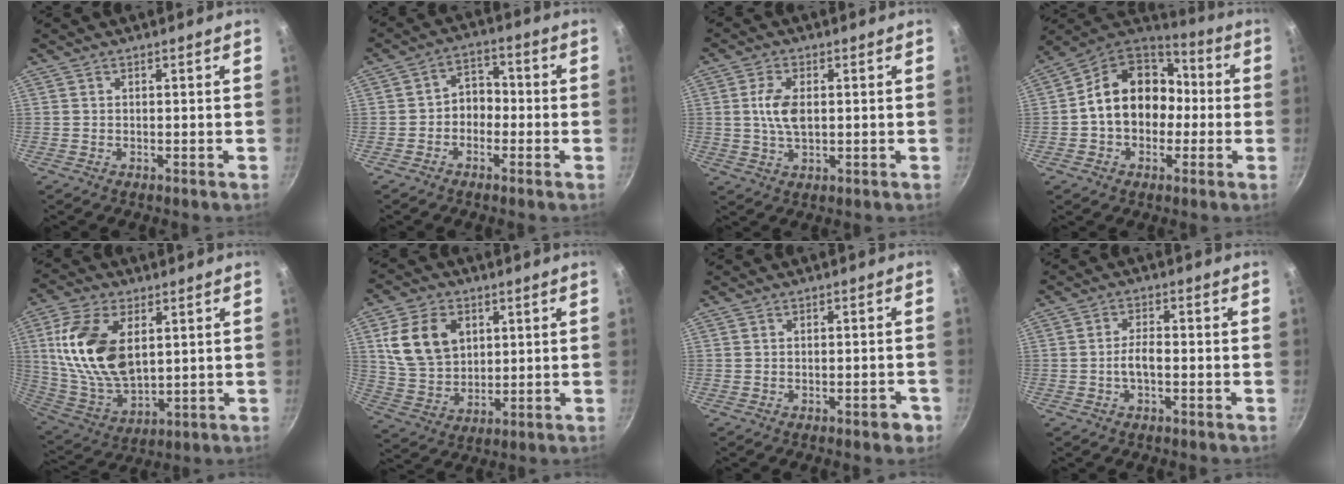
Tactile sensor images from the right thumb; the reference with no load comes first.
{"total": 5.3, "force": [-1.4, 4.2, 3.0], "torque": [-0.006, 0.030, -0.034]}
{"total": 6.4, "force": [0.7, 3.5, 5.3], "torque": [-0.100, 0.001, 0.011]}
{"total": 16.7, "force": [-0.5, 13.2, 10.3], "torque": [-0.129, 0.050, -0.020]}
{"total": 17.9, "force": [4.3, 10.3, 14.0], "torque": [-0.259, -0.018, 0.095]}
{"total": 13.2, "force": [3.9, 9.7, 8.1], "torque": [-0.132, -0.013, 0.081]}
{"total": 3.0, "force": [-1.6, 1.2, 2.2], "torque": [-0.021, 0.014, -0.015]}
{"total": 3.6, "force": [-1.0, 1.5, 3.1], "torque": [-0.056, 0.019, -0.020]}